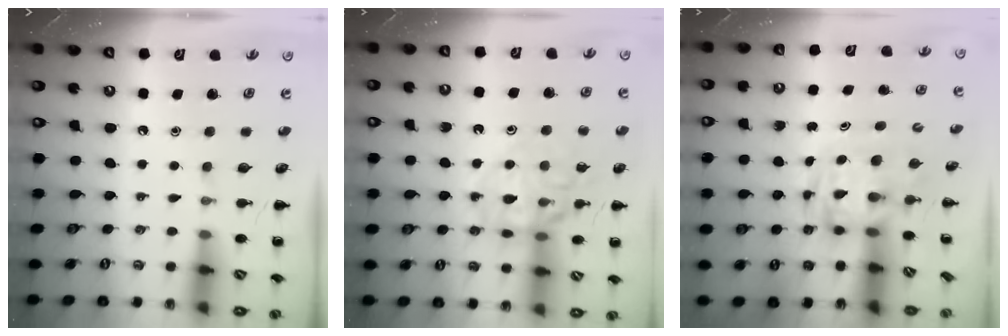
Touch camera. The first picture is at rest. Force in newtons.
{"total": 13.0, "press": 12.9, "slide": 1.9}
{"total": 3.3, "press": 3.3, "slide": 0.6}